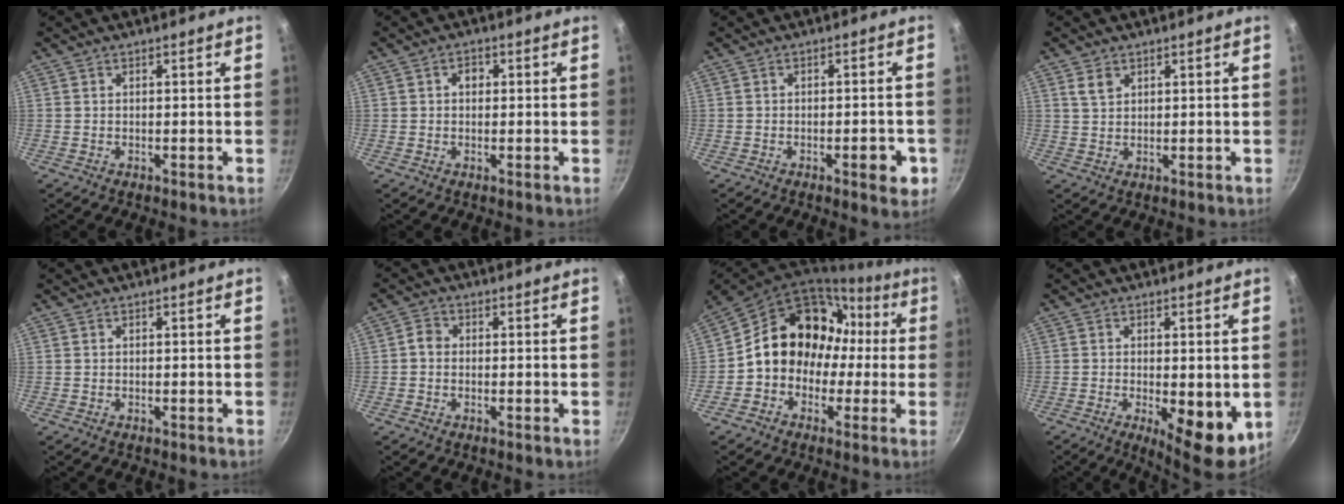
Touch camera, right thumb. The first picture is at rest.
{"total": 2.2, "force": [0.3, 1.7, 1.3], "torque": [-0.011, 0.005, 0.003]}
{"total": 5.2, "force": [-2.0, 2.0, 4.4], "torque": [-0.044, 0.010, -0.024]}
{"total": 3.0, "force": [1.5, 1.9, 1.6], "torque": [-0.023, -0.003, 0.032]}
{"total": 0.0}
{"total": 2.3, "force": [-0.2, 1.9, 1.2], "torque": [-0.020, 0.010, -0.009]}
{"total": 16.7, "force": [0.4, 13.8, 9.3], "torque": [-0.109, 0.064, -0.001]}
{"total": 10.1, "force": [-2.1, 3.6, 9.2], "torque": [-0.112, -0.009, -0.016]}